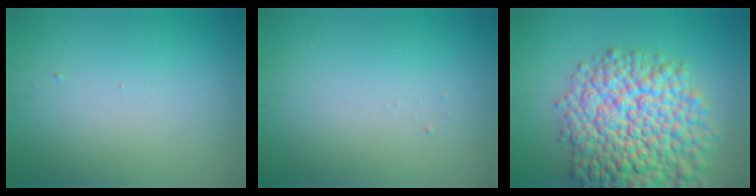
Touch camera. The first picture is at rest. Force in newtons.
{"total": 0.0}
{"total": 12.8, "press": 12.8, "slide": 0.5}